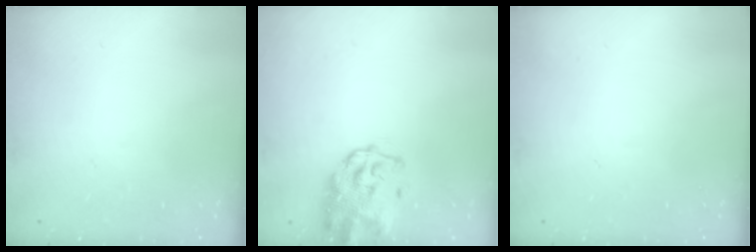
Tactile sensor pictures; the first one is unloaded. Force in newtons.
{"total": 2.8, "press": 2.7, "slide": 0.7}
{"total": 0.0}